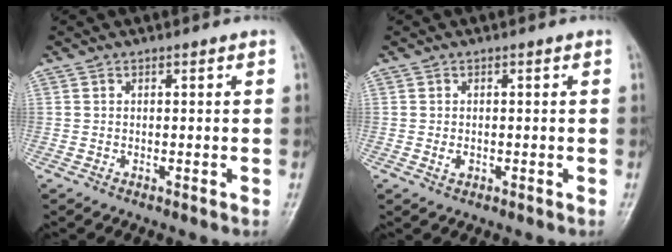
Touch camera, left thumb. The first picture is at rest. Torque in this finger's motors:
{"motor_torque": [-0.29, -0.23, 0.08, -0.07, 0.00]}